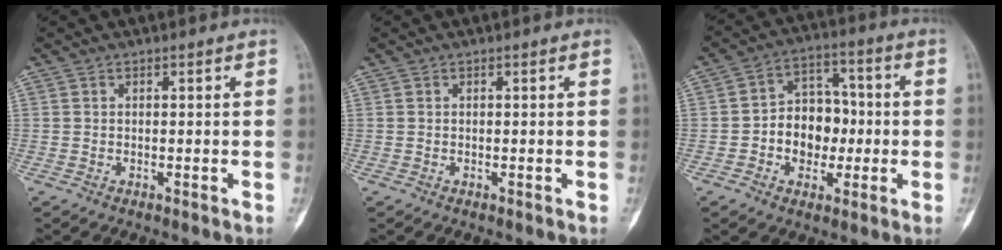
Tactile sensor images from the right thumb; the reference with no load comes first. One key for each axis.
{"total": 0.0}
{"total": 11.6, "fx": -1.2, "fy": 8.8, "fz": 7.4, "tx": -0.066, "ty": 0.032, "tz": -0.022}